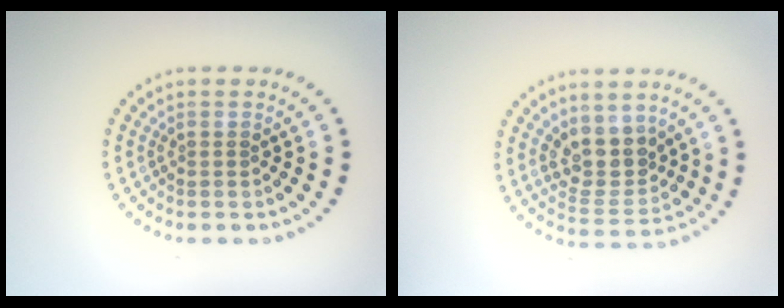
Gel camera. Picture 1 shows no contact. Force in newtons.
{"total": 3.8, "press": 3.4, "slide": 1.6}